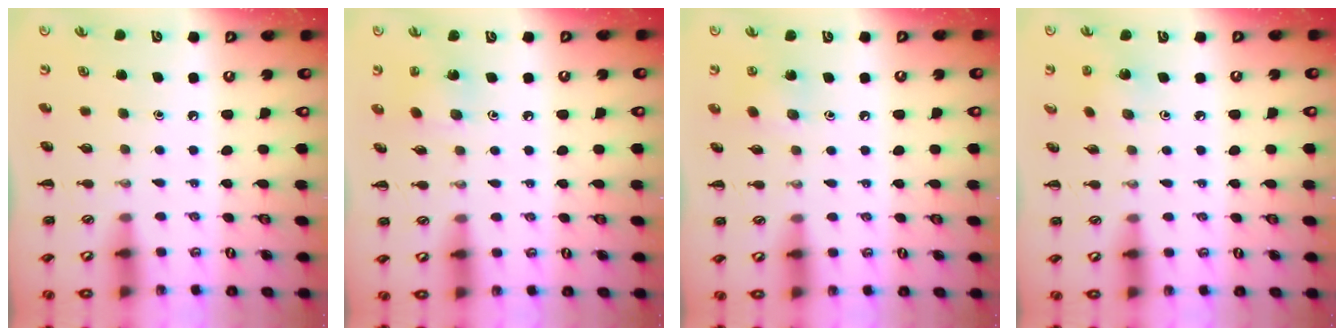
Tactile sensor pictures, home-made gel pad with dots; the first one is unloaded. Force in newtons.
{"total": 3.7, "press": 3.5, "slide": 1.2}
{"total": 4.9, "press": 4.7, "slide": 1.1}
{"total": 2.9, "press": 2.7, "slide": 0.9}